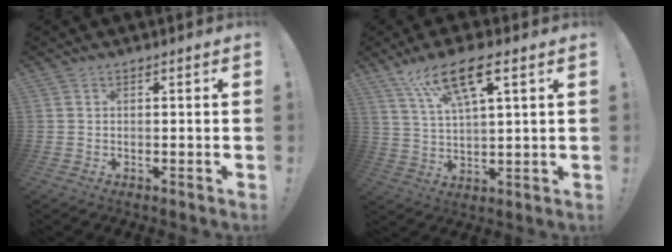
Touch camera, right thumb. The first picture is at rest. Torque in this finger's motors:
{"motor_torque": [1.34, 1.43, 0.17, 0.18, 0.10]}